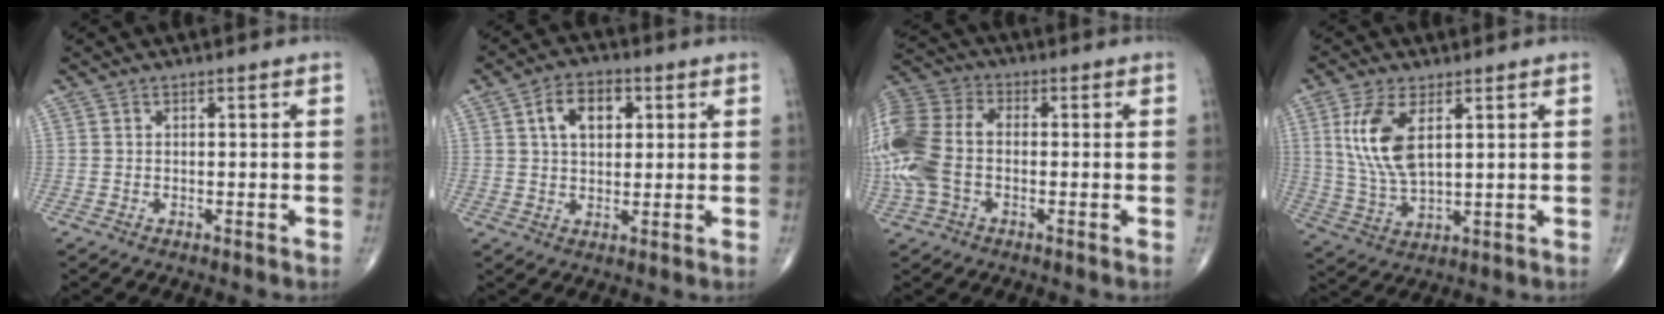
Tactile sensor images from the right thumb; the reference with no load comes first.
{"total": 7.8, "force": [2.4, 4.9, 5.5], "torque": [-0.070, 0.002, 0.035]}
{"total": 16.0, "force": [-1.8, 10.5, 11.9], "torque": [-0.298, 0.025, -0.038]}
{"total": 10.7, "force": [3.4, 4.8, 9.0], "torque": [-0.191, -0.015, 0.076]}